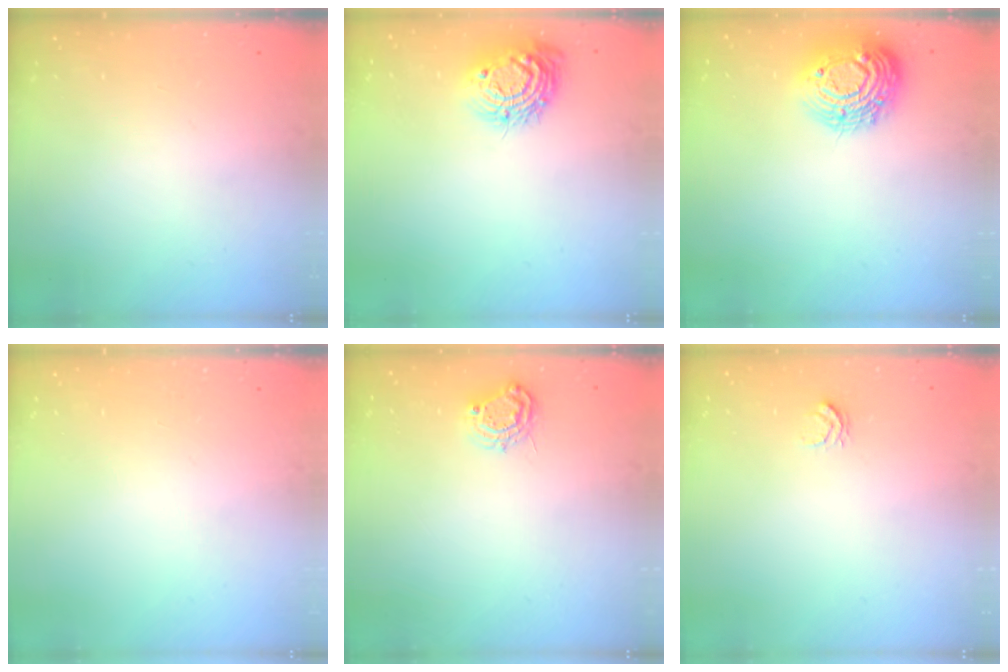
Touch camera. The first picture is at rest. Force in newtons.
{"total": 12.2, "press": 12.1, "slide": 0.8}
{"total": 14.1, "press": 14.1, "slide": 0.9}
{"total": 0.0}
{"total": 6.8, "press": 6.8, "slide": 0.3}
{"total": 2.6, "press": 2.6, "slide": 0.2}